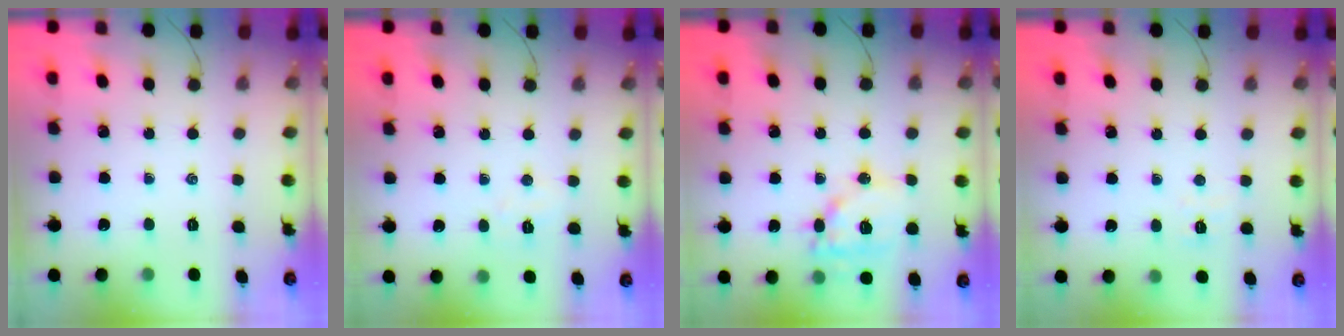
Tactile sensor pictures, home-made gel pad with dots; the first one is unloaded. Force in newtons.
{"total": 4.1, "press": 4.0, "slide": 0.9}
{"total": 13.4, "press": 13.3, "slide": 1.9}
{"total": 2.4, "press": 2.3, "slide": 0.8}